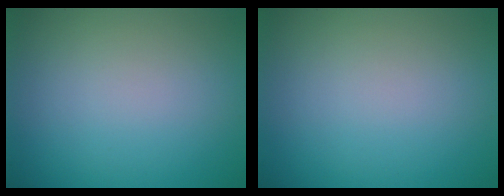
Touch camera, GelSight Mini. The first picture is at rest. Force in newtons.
{"total": 0.0}